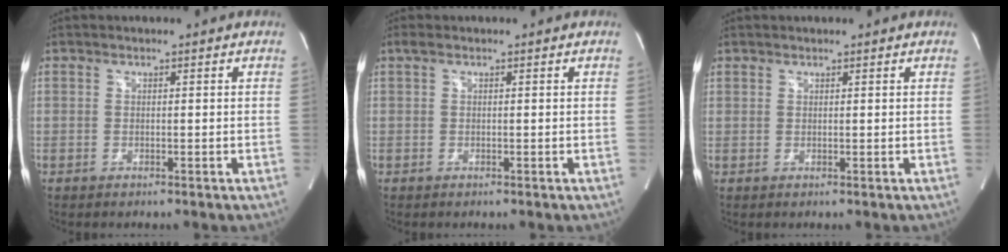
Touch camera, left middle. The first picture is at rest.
{"total": 0.8, "force": [0.5, 0.2, 0.6], "torque": [-0.020, 0.019, 0.008]}
{"total": 0.6, "force": [0.5, 0.4, 0.0], "torque": [0.000, 0.003, 0.007]}